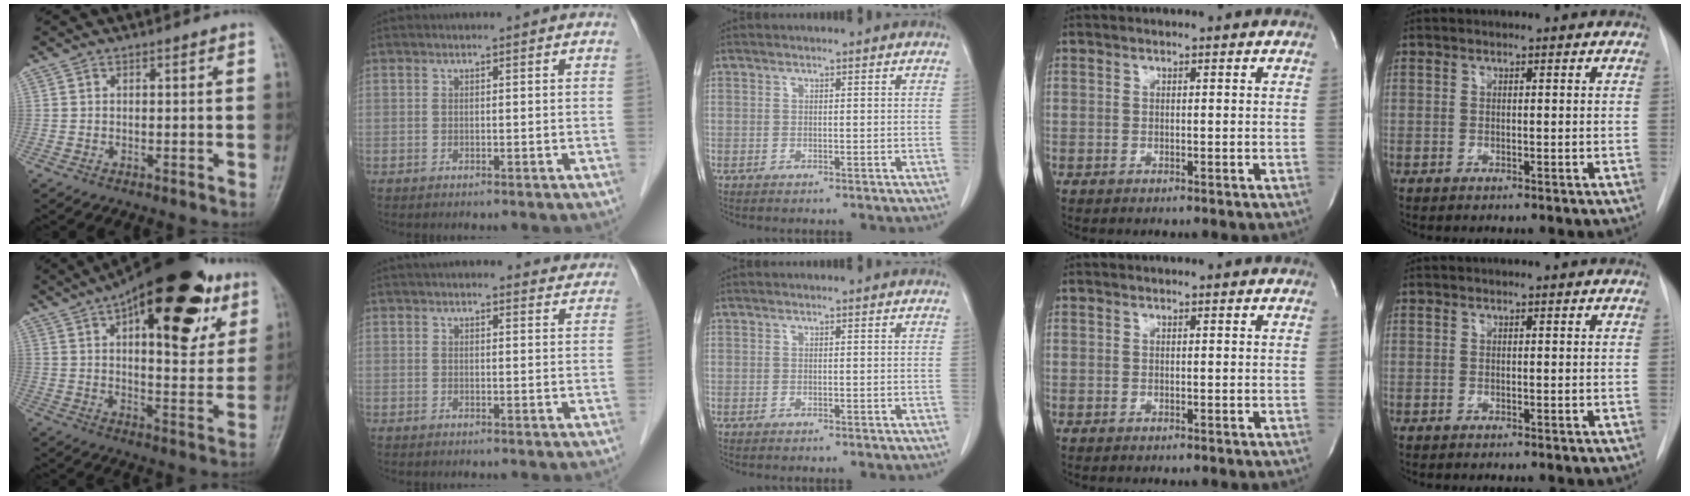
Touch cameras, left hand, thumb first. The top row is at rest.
{"thumb": {"total": 28.4, "force": [13.8, 11.9, 21.8], "torque": [-0.284, -0.009, 0.200]}, "index": {"total": 9.1, "force": [8.5, 2.4, 2.2], "torque": [-0.005, 0.019, 0.083]}}